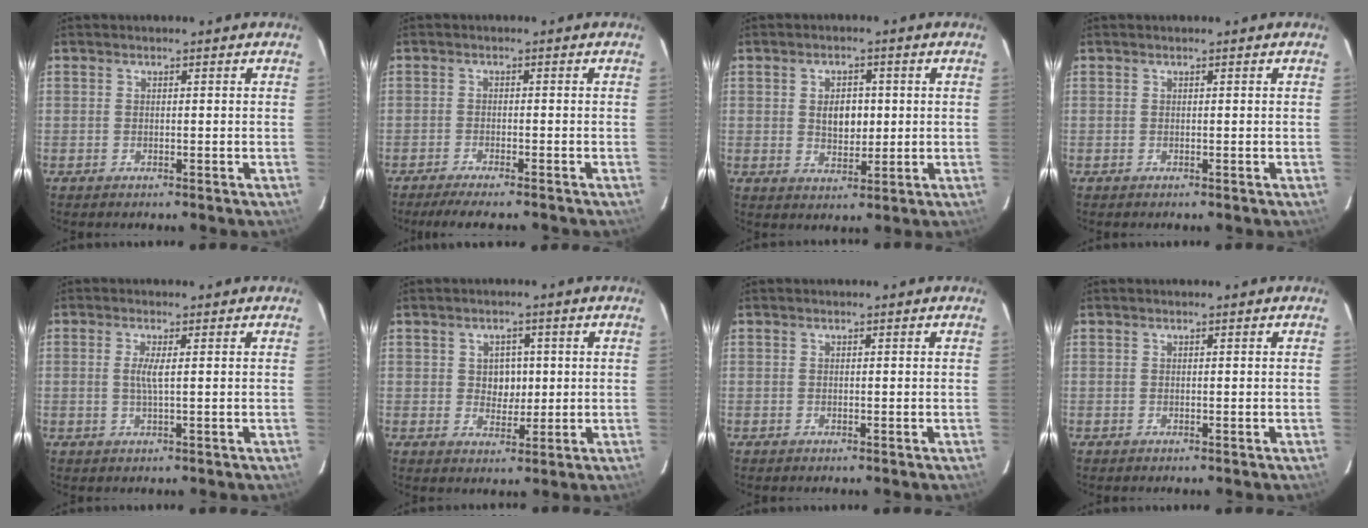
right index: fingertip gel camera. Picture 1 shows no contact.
{"total": 6.6, "force": [-5.7, 0.5, 3.2], "torque": [-0.072, -0.018, -0.094]}
{"total": 5.5, "force": [0.5, 3.6, 4.1], "torque": [-0.066, 0.004, 0.013]}
{"total": 0.0}
{"total": 2.3, "force": [0.6, -0.2, 2.2], "torque": [-0.041, -0.005, 0.009]}
{"total": 4.0, "force": [0.5, 3.5, 2.0], "torque": [-0.030, 0.008, 0.010]}
{"total": 0.0}
{"total": 0.0}